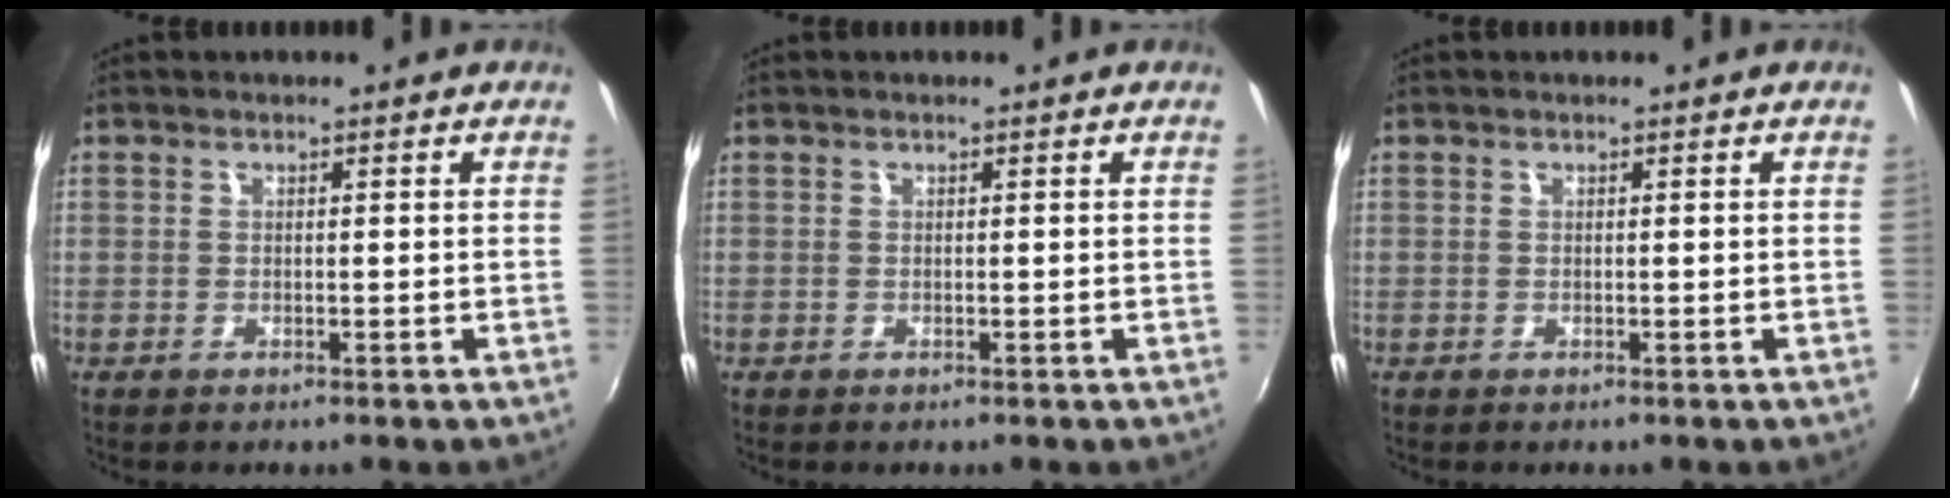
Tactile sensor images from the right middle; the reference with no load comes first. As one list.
[{"total": 0.0}, {"total": 0.0}]